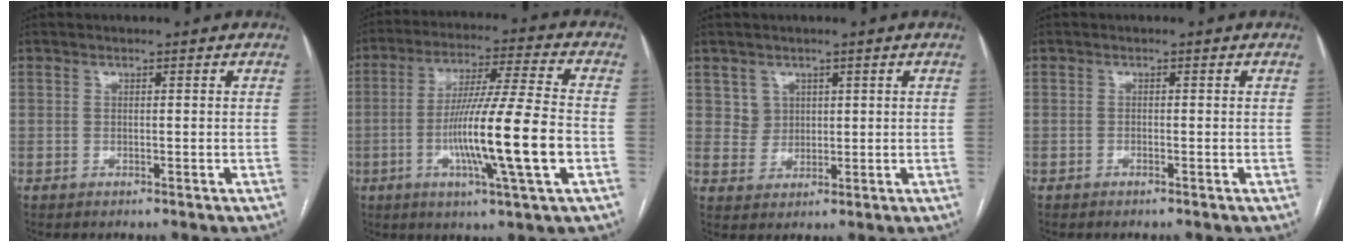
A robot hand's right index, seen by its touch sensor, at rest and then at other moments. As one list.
[{"total": 15.8, "force": [-3.8, -0.5, 15.4], "torque": [-0.277, -0.009, -0.070]}, {"total": 3.3, "force": [1.5, 2.9, 0.2], "torque": [0.003, 0.004, 0.029]}, {"total": 0.5, "force": [-0.5, 0.0, 0.2], "torque": [-0.006, 0.000, -0.008]}]